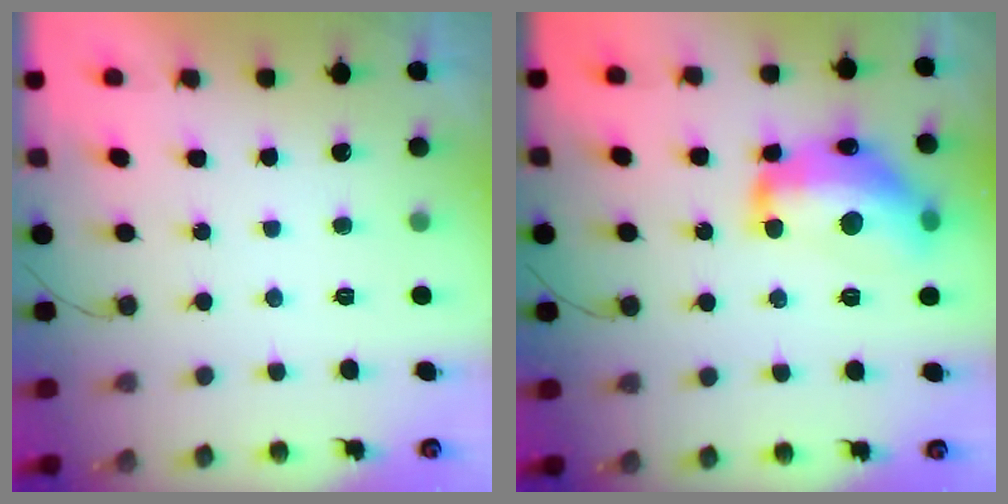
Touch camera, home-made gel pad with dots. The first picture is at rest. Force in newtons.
{"total": 19.0, "press": 19.0, "slide": 1.2}